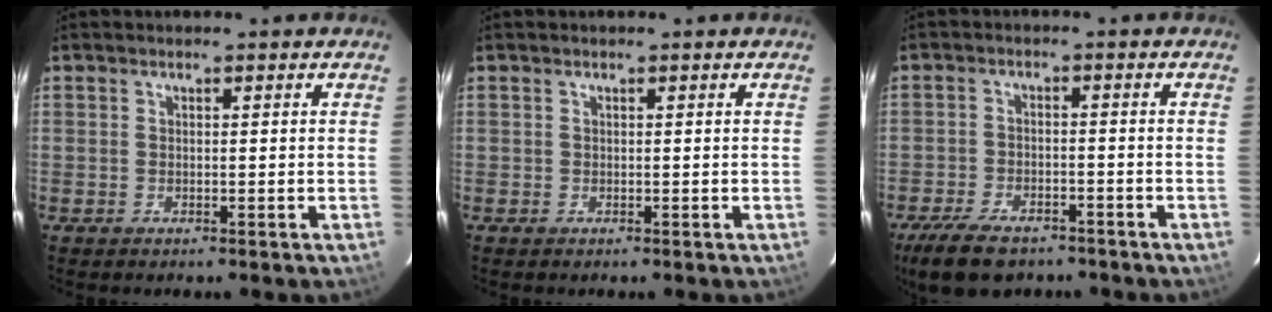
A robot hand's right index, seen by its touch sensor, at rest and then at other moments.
{"total": 0.0}
{"total": 11.1, "force": [-8.4, 4.7, 5.5], "torque": [-0.137, -0.018, -0.142]}